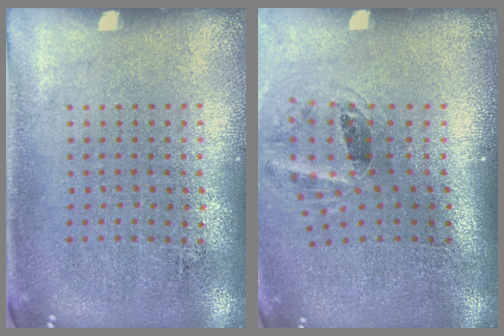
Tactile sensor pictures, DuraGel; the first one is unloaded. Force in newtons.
{"total": 1.3, "press": 1.0, "slide": 0.9}